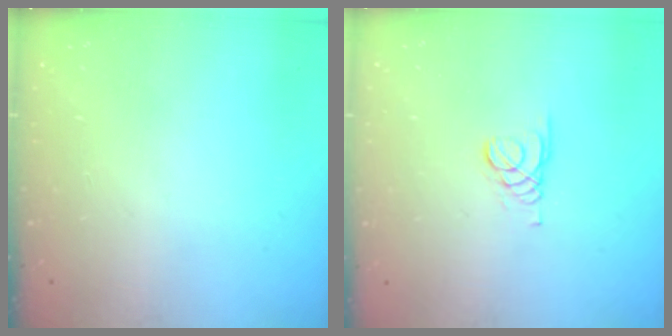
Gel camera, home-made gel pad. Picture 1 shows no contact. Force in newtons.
{"total": 1.6, "press": 1.5, "slide": 0.2}